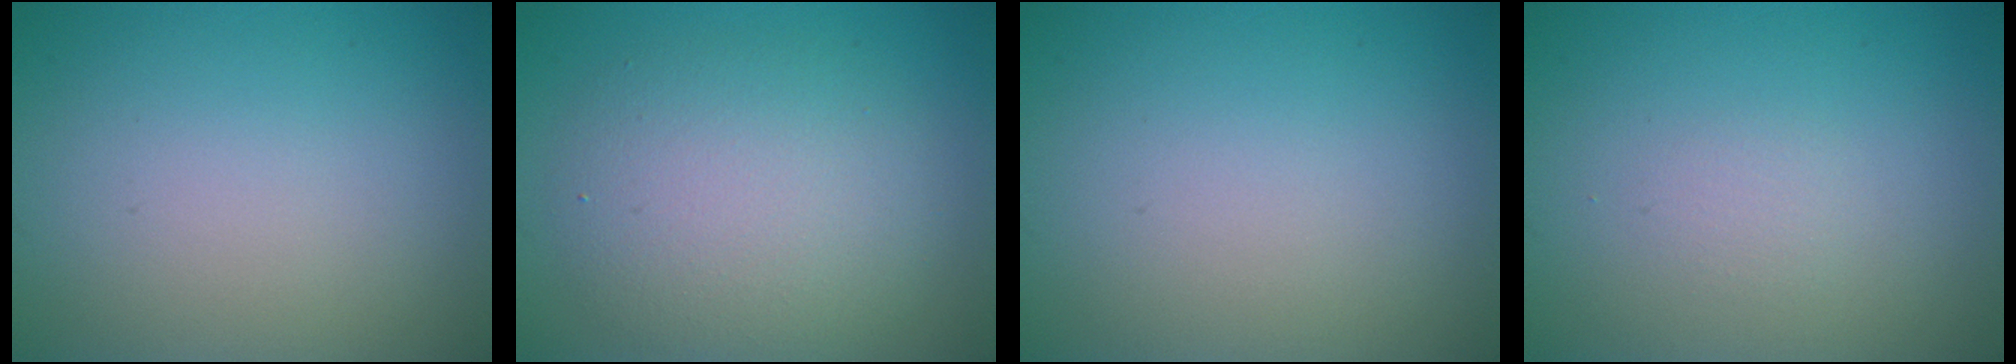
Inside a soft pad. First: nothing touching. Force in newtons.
{"total": 5.7, "press": 5.7, "slide": 0.4}
{"total": 0.0}
{"total": 0.7, "press": 0.7, "slide": 0.0}